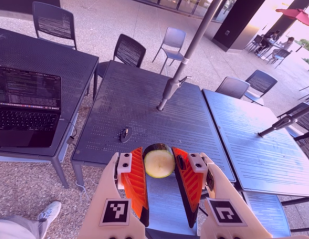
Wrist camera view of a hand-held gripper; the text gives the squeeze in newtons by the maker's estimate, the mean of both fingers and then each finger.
{"total": 10.5, "left": 10.1, "right": 11.0}